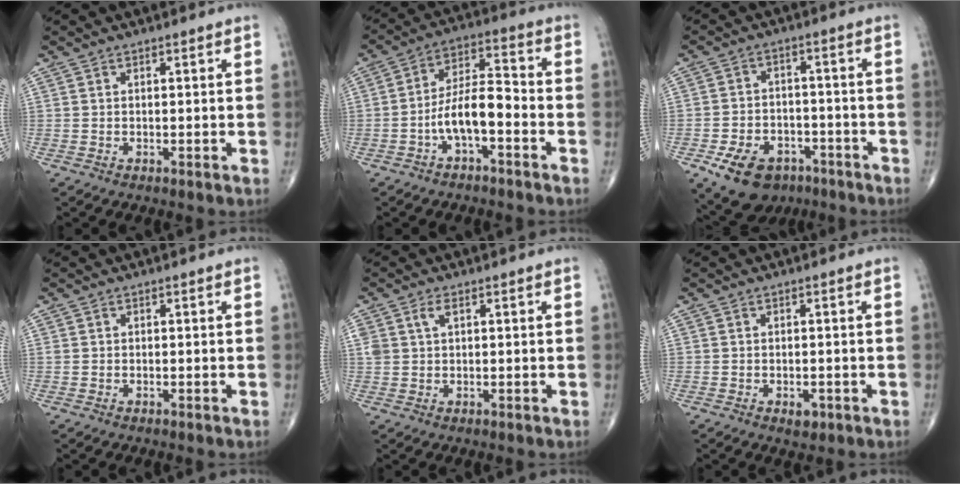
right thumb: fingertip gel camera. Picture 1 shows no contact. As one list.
[{"total": 9.2, "force": [-3.4, 3.5, 7.7], "torque": [-0.136, 0.045, -0.067]}, {"total": 12.2, "force": [-6.7, 8.2, 6.0], "torque": [-0.087, 0.034, -0.099]}, {"total": 0.0}, {"total": 3.1, "force": [1.3, 1.7, 2.2], "torque": [-0.052, 0.008, 0.029]}, {"total": 2.0, "force": [-0.9, 1.2, 1.3], "torque": [-0.014, 0.000, -0.008]}]